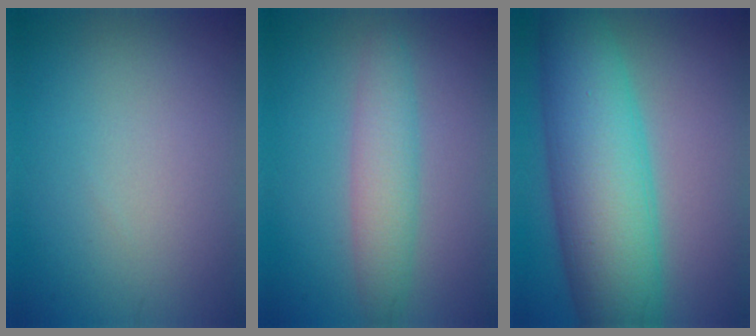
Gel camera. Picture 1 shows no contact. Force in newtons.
{"total": 3.5, "press": 3.5, "slide": 0.1}
{"total": 11.2, "press": 11.2, "slide": 0.2}